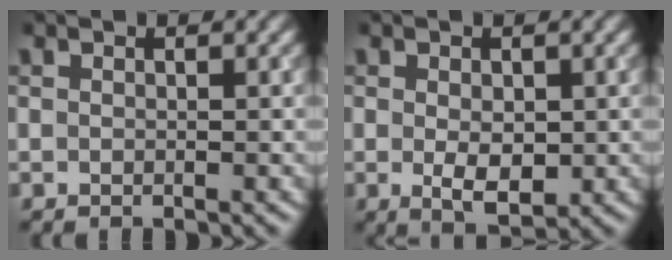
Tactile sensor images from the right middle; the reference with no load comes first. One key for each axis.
{"total": 3.2, "fx": -0.2, "fy": 1.8, "fz": 2.6, "tx": -0.042, "ty": -0.006, "tz": 0.002}